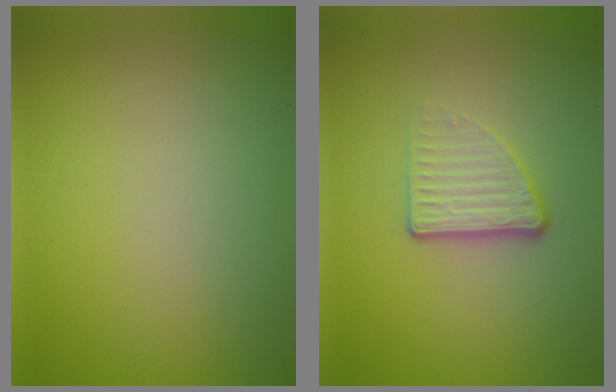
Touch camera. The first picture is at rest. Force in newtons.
{"total": 3.4, "press": 2.2, "slide": 2.6}